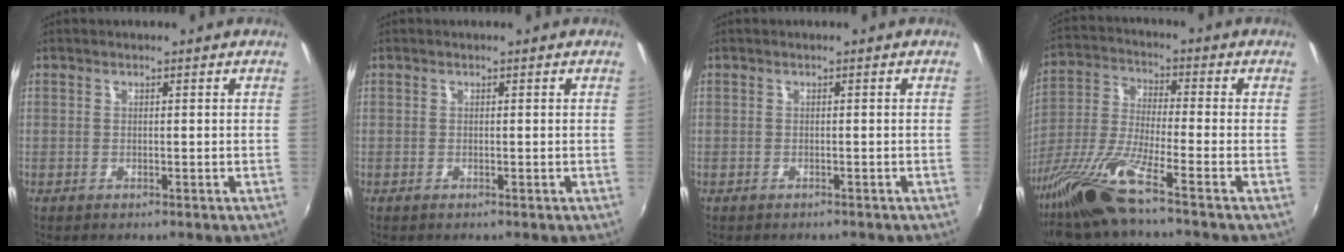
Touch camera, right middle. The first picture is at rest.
{"total": 0.0}
{"total": 1.0, "force": [-0.9, 0.3, 0.3], "torque": [-0.009, -0.002, -0.011]}
{"total": 14.3, "force": [-11.1, -0.4, 9.0], "torque": [-0.193, -0.030, -0.217]}